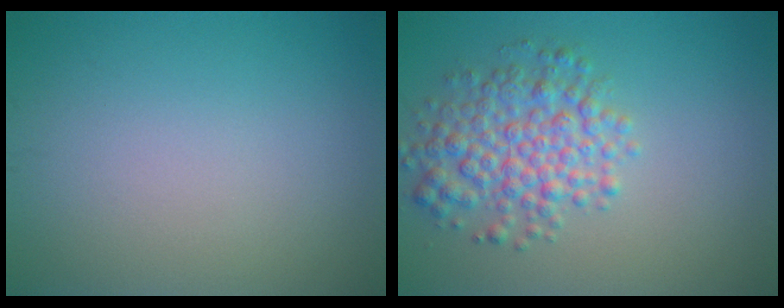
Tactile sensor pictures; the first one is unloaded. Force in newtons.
{"total": 4.9, "press": 4.9, "slide": 0.1}